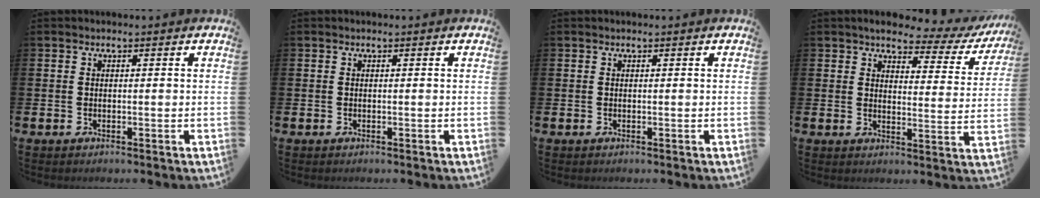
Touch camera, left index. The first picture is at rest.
{"total": 0.0}
{"total": 0.0}
{"total": 3.7, "force": [3.2, 1.4, 1.3], "torque": [-0.025, -0.031, 0.043]}